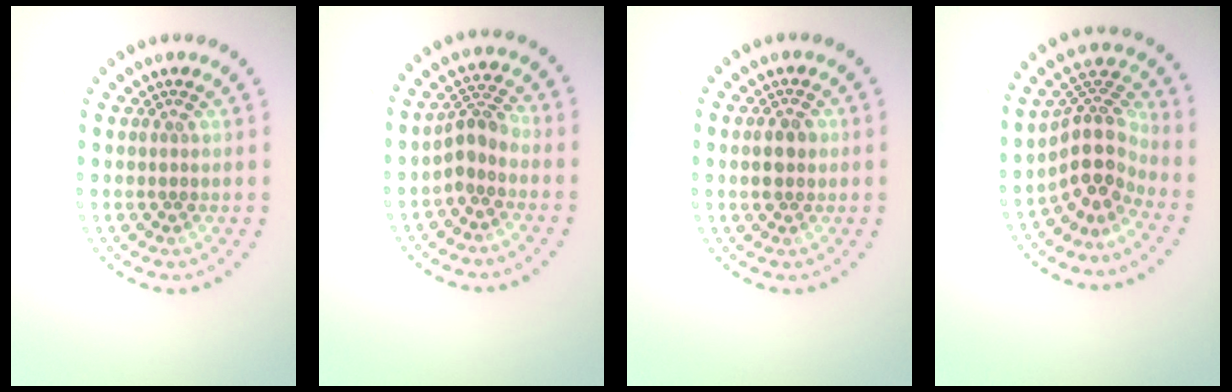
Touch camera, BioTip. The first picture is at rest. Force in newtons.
{"total": 2.6, "press": 2.0, "slide": 1.7}
{"total": 2.5, "press": 2.5, "slide": 0.2}
{"total": 4.6, "press": 3.5, "slide": 2.9}